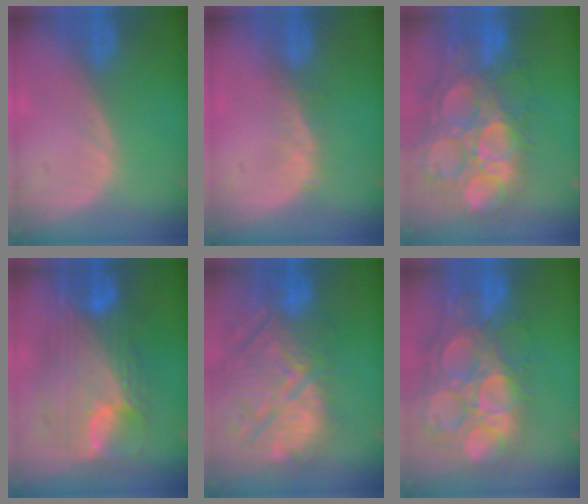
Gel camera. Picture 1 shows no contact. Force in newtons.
{"total": 2.3, "press": 1.9, "slide": 1.4}
{"total": 15.6, "press": 13.0, "slide": 8.7}
{"total": 11.9, "press": 11.9, "slide": 1.1}
{"total": 14.8, "press": 12.9, "slide": 7.3}
{"total": 15.6, "press": 13.0, "slide": 8.7}